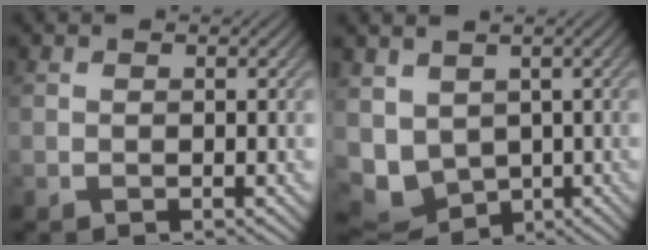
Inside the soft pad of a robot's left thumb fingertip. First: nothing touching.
{"total": 7.1, "force": [0.8, 5.8, 4.0], "torque": [-0.123, -0.028, 0.024]}